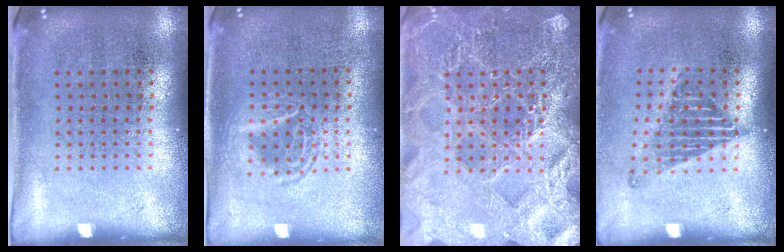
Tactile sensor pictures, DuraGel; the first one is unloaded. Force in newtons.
{"total": 1.3, "press": 1.2, "slide": 0.2}
{"total": 6.2, "press": 6.1, "slide": 0.9}
{"total": 1.2, "press": 1.0, "slide": 0.7}